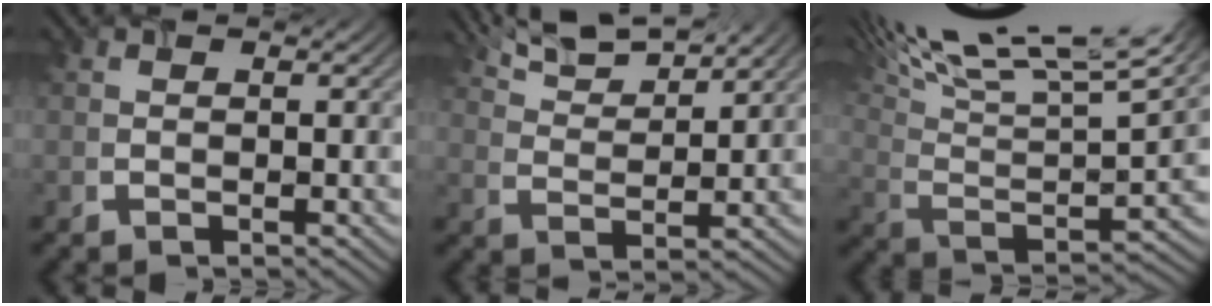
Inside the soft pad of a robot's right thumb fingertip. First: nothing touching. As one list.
[{"total": 6.8, "force": [5.5, 1.4, 3.6], "torque": [-0.084, 0.018, 0.112]}, {"total": 17.3, "force": [12.2, 4.1, 11.5], "torque": [-0.243, 0.031, 0.180]}]